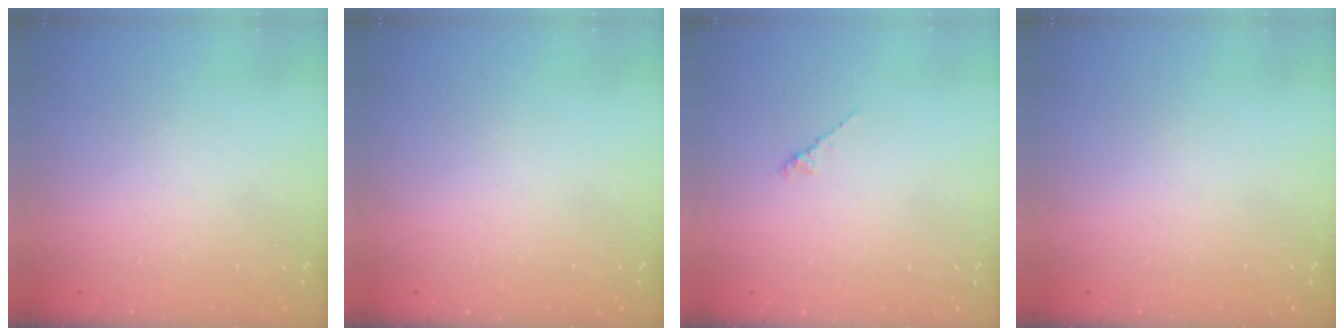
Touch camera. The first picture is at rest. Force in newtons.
{"total": 0.0}
{"total": 2.0, "press": 2.0, "slide": 0.6}
{"total": 0.0}